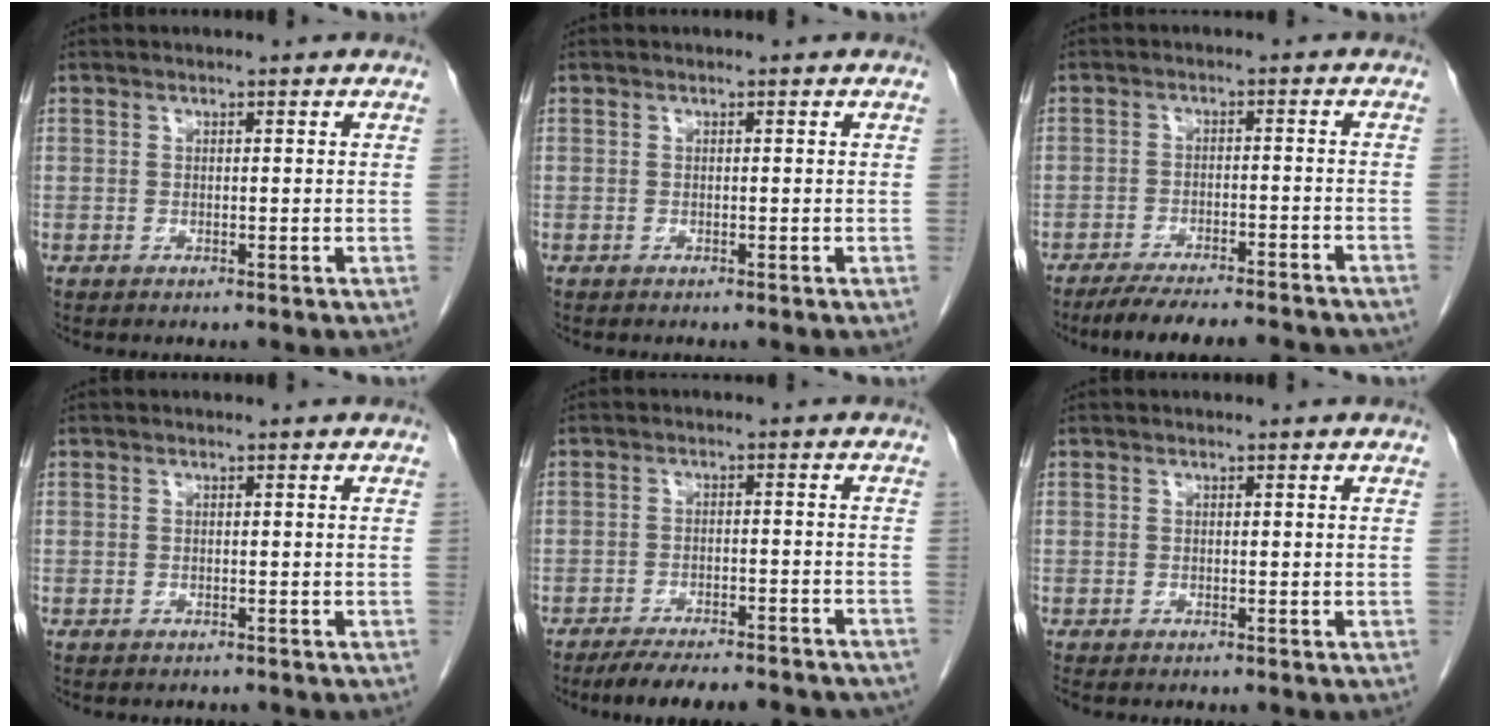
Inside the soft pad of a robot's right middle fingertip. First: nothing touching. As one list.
[{"total": 0.0}, {"total": 15.2, "force": [-13.6, 2.1, 6.5], "torque": [-0.092, -0.012, -0.179]}, {"total": 1.0, "force": [-0.9, 0.4, 0.1], "torque": [-0.009, -0.001, -0.014]}, {"total": 15.9, "force": [-14.2, 3.1, 6.4], "torque": [-0.091, -0.004, -0.180]}, {"total": 0.0}]